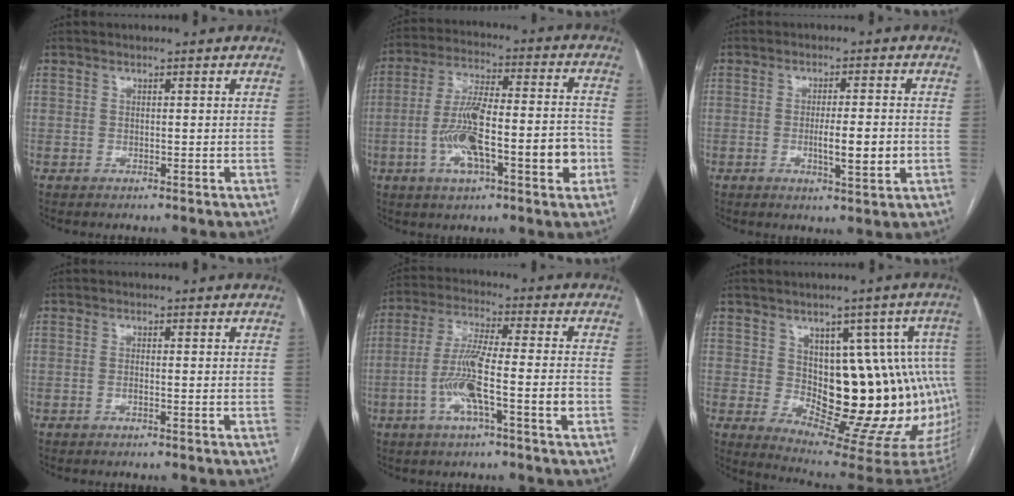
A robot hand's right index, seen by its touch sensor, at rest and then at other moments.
{"total": 15.9, "force": [-4.4, 4.0, 14.8], "torque": [-0.260, 0.024, -0.070]}
{"total": 6.1, "force": [-1.2, 0.6, 5.9], "torque": [-0.099, -0.009, -0.018]}
{"total": 0.9, "force": [-0.3, 0.0, 0.8], "torque": [-0.014, 0.001, -0.004]}
{"total": 10.8, "force": [-3.3, 0.6, 10.3], "torque": [-0.197, 0.005, -0.065]}
{"total": 19.3, "force": [-0.2, 8.0, 17.6], "torque": [-0.152, 0.025, 0.020]}